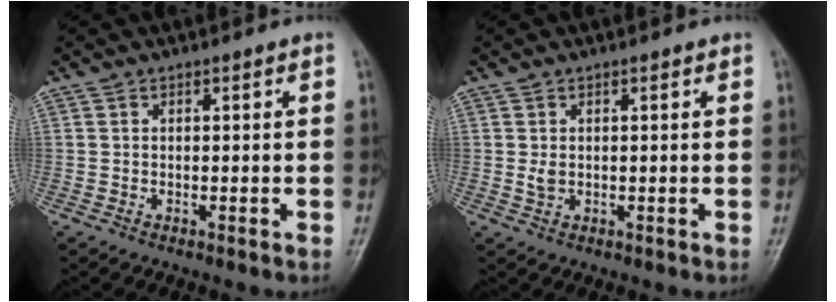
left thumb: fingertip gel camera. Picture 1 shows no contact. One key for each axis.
{"total": 2.0, "fx": 0.4, "fy": 1.2, "fz": 1.4, "tx": -0.022, "ty": -0.004, "tz": 0.011}